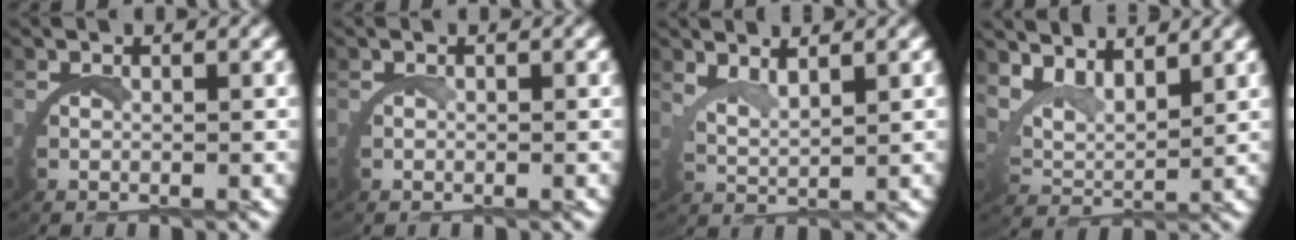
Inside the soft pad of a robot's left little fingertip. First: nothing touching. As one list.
[{"total": 0.0}, {"total": 2.7, "force": [2.5, 0.1, 1.0], "torque": [-0.033, -0.005, 0.047]}, {"total": 4.8, "force": [3.7, 2.2, 2.0], "torque": [-0.060, -0.002, 0.061]}]